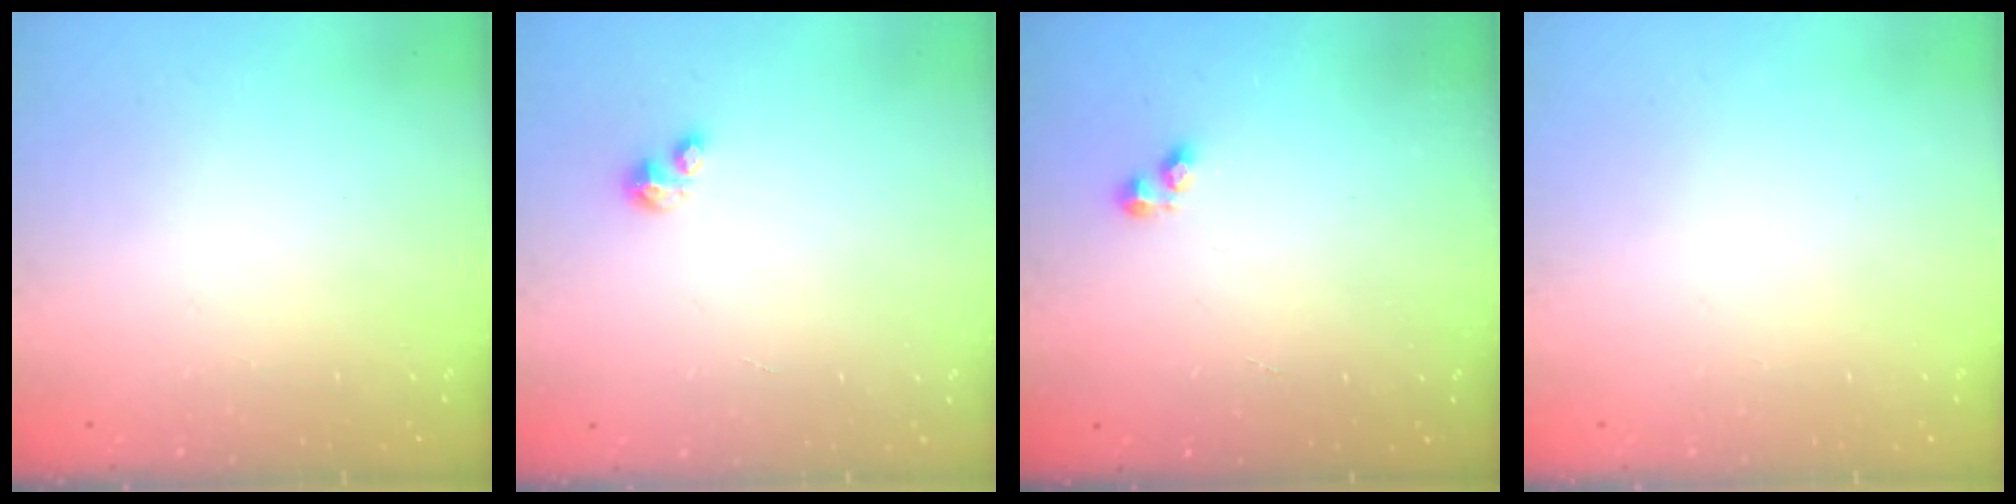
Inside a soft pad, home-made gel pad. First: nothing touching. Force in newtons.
{"total": 1.7, "press": 1.7, "slide": 0.4}
{"total": 2.3, "press": 2.2, "slide": 0.3}
{"total": 0.0}